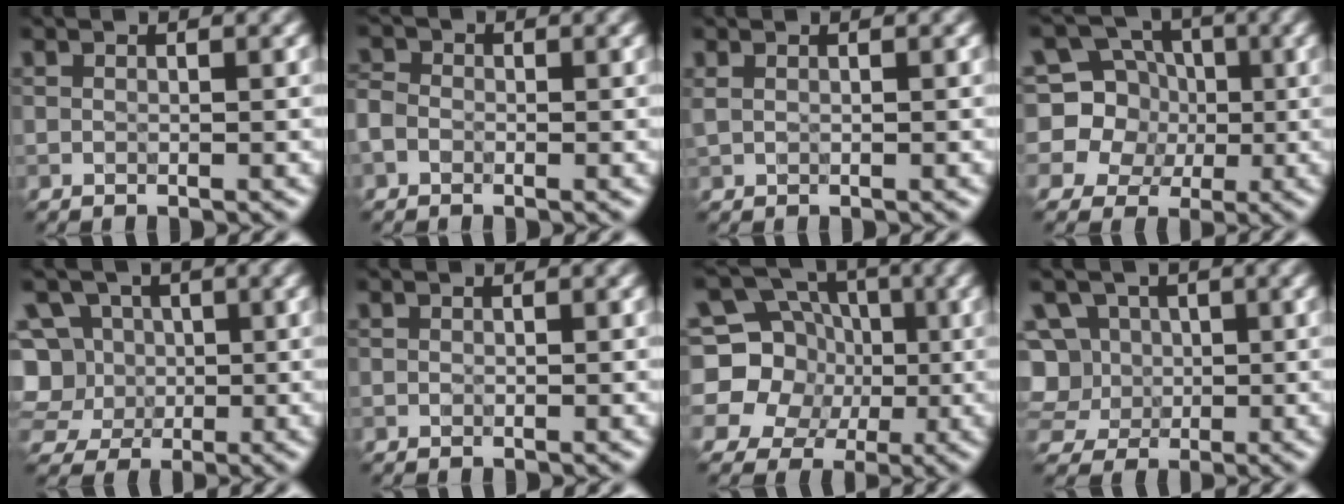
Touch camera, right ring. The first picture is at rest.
{"total": 1.6, "force": [-0.7, 1.2, 0.8], "torque": [-0.015, 0.003, -0.020]}
{"total": 0.5, "force": [0.3, 0.2, 0.4], "torque": [-0.011, 0.002, 0.007]}
{"total": 8.7, "force": [1.8, 8.0, 3.1], "torque": [-0.072, 0.039, 0.001]}
{"total": 8.0, "force": [1.0, 7.2, 3.1], "torque": [-0.068, 0.039, -0.012]}
{"total": 0.0}
{"total": 14.7, "force": [2.3, 13.3, 5.8], "torque": [-0.135, 0.033, 0.002]}
{"total": 9.1, "force": [1.5, 8.1, 3.8], "torque": [-0.081, 0.039, -0.003]}